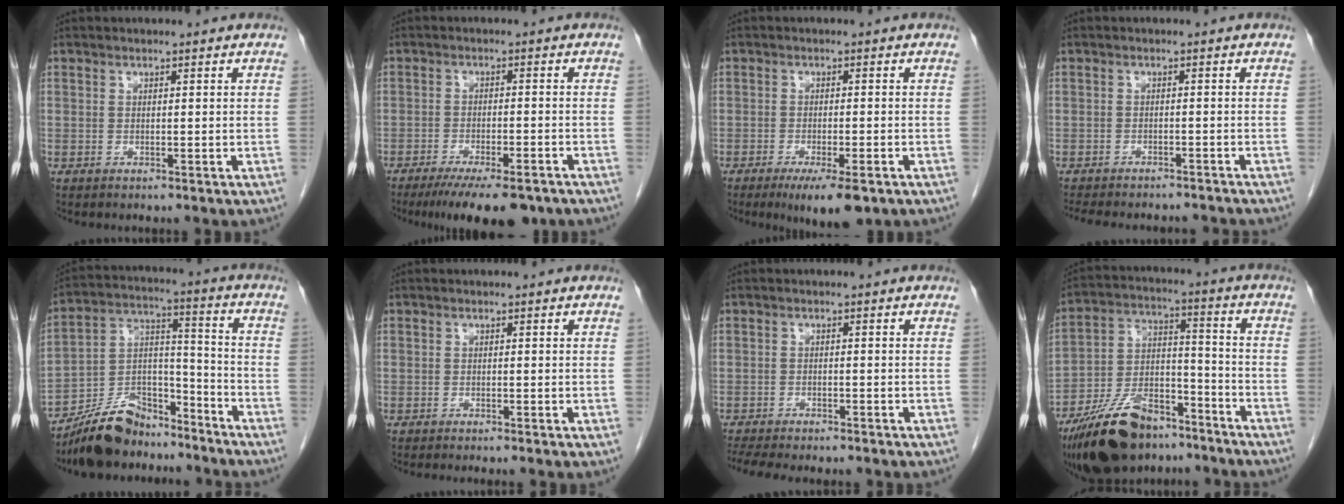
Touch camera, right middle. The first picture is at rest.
{"total": 11.6, "force": [-8.9, 2.7, 6.9], "torque": [-0.096, -0.014, -0.130]}
{"total": 6.8, "force": [-4.2, 1.3, 5.2], "torque": [-0.075, -0.015, -0.060]}
{"total": 12.4, "force": [-11.4, 2.6, 4.1], "torque": [-0.070, 0.003, -0.142]}
{"total": 12.8, "force": [-11.4, 4.6, 3.8], "torque": [-0.068, 0.032, -0.203]}
{"total": 2.5, "force": [-2.1, -0.2, 1.2], "torque": [-0.007, 0.002, -0.029]}
{"total": 9.3, "force": [-8.1, 2.0, 4.2], "torque": [-0.061, 0.002, -0.114]}
{"total": 16.9, "force": [-12.8, 6.9, 8.6], "torque": [-0.166, 0.015, -0.220]}